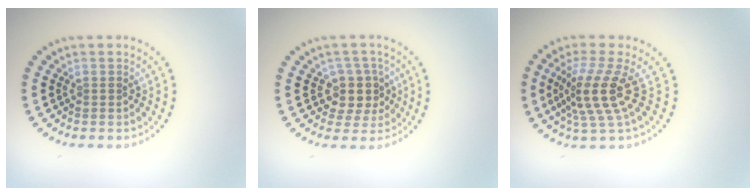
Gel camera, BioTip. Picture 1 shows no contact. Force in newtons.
{"total": 3.1, "press": 2.6, "slide": 1.7}
{"total": 4.3, "press": 3.1, "slide": 3.0}